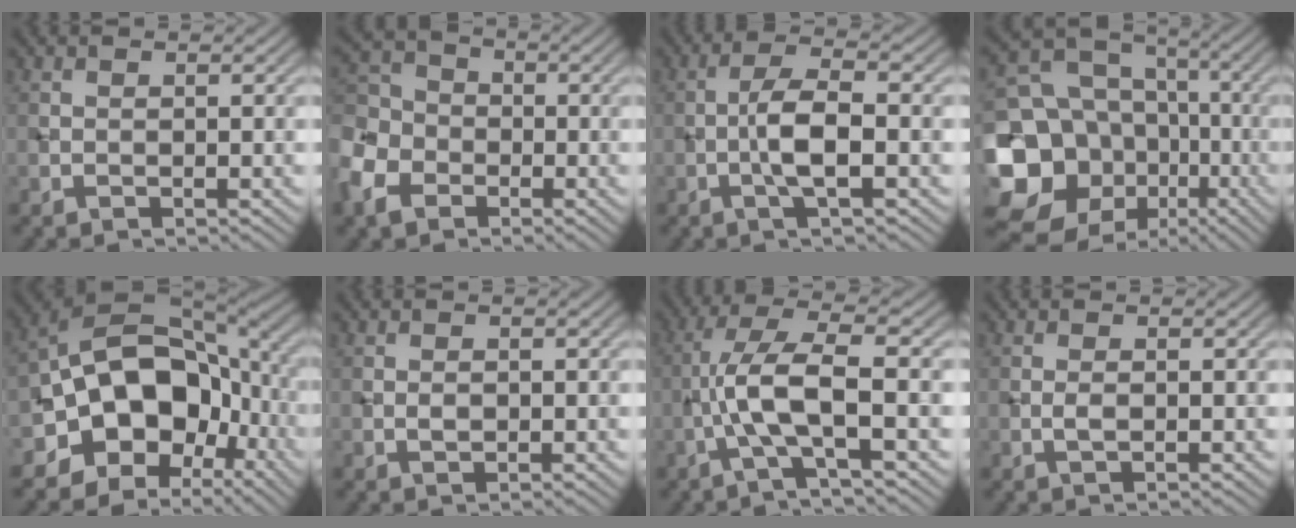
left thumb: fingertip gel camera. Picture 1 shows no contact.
{"total": 8.5, "force": [-4.2, 6.3, 3.9], "torque": [-0.120, -0.010, -0.107]}
{"total": 5.0, "force": [-1.1, 1.2, 4.7], "torque": [-0.093, 0.013, -0.029]}
{"total": 18.9, "force": [-4.0, 16.3, 8.8], "torque": [-0.230, -0.021, -0.071]}
{"total": 16.3, "force": [-3.7, 12.2, 10.2], "torque": [-0.181, -0.010, -0.067]}
{"total": 1.0, "force": [0.0, 0.7, 0.7], "torque": [-0.011, 0.001, 0.000]}
{"total": 7.5, "force": [-1.7, 1.7, 7.1], "torque": [-0.142, 0.020, -0.043]}
{"total": 1.1, "force": [-0.1, 0.4, 1.0], "torque": [-0.022, 0.001, -0.002]}